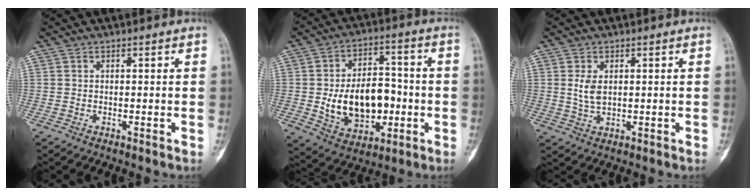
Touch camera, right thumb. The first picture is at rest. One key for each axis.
{"total": 15.9, "fx": -2.0, "fy": 10.5, "fz": 11.7, "tx": -0.152, "ty": 0.022, "tz": -0.018}
{"total": 3.7, "fx": 0.8, "fy": 2.2, "fz": 2.9, "tx": -0.057, "ty": -0.005, "tz": 0.020}